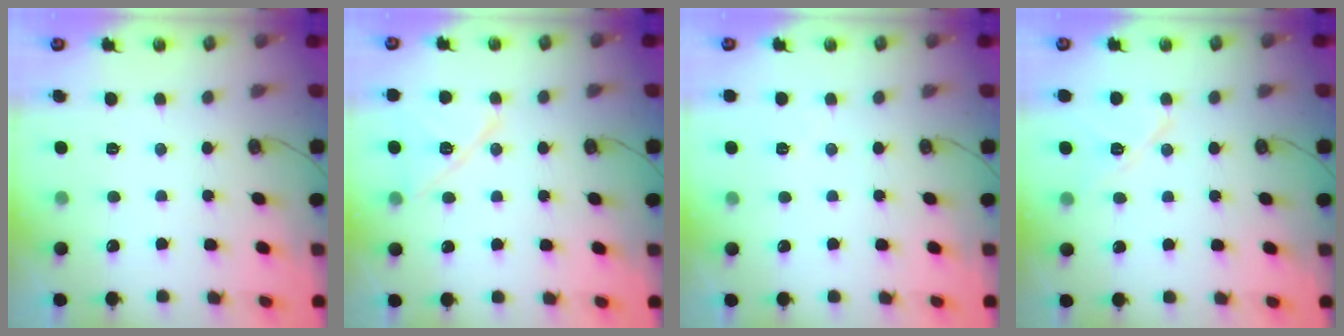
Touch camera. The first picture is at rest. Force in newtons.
{"total": 11.7, "press": 11.7, "slide": 1.1}
{"total": 1.6, "press": 1.4, "slide": 0.6}
{"total": 9.0, "press": 7.8, "slide": 4.5}